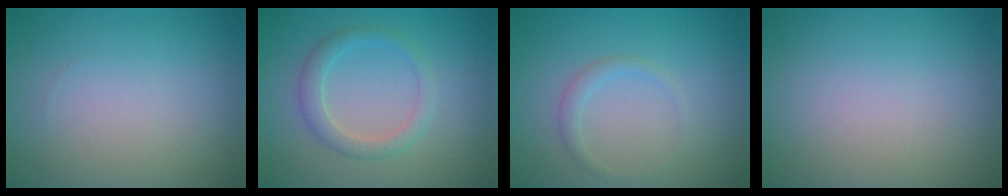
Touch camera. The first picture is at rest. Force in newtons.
{"total": 2.4, "press": 2.4, "slide": 0.2}
{"total": 1.2, "press": 1.2, "slide": 0.0}
{"total": 0.0}